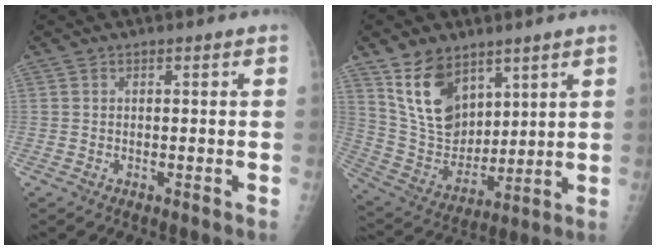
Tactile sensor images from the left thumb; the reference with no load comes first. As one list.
[{"total": 14.3, "force": [8.4, 9.0, 7.2], "torque": [-0.090, -0.052, 0.178]}]